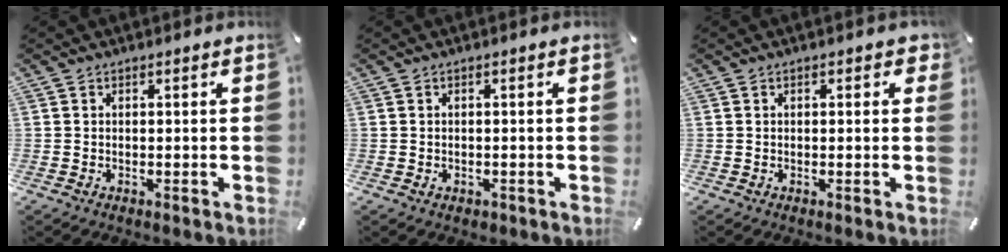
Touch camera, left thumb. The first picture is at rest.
{"total": 0.9, "force": [-0.4, 0.8, 0.3], "torque": [-0.007, 0.002, -0.009]}
{"total": 1.5, "force": [0.2, 0.8, 1.3], "torque": [-0.009, -0.001, -0.002]}